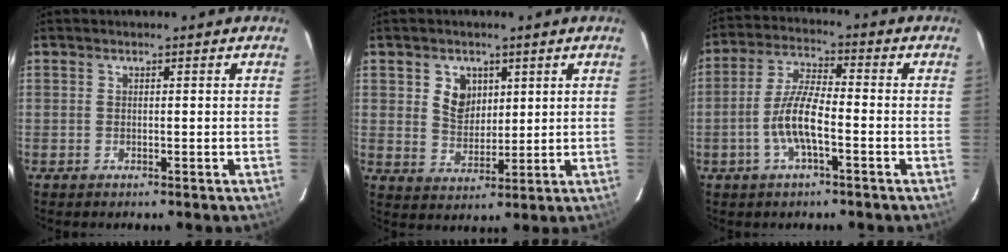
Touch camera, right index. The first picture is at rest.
{"total": 6.1, "force": [2.3, 4.9, 2.8], "torque": [-0.047, 0.006, 0.049]}
{"total": 8.2, "force": [-2.9, 2.0, 7.4], "torque": [-0.153, 0.003, -0.056]}